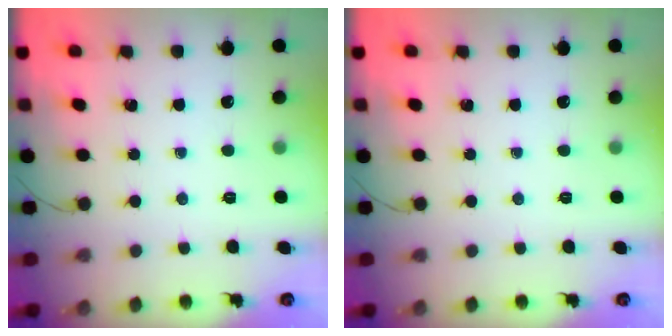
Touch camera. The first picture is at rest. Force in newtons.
{"total": 0.0}